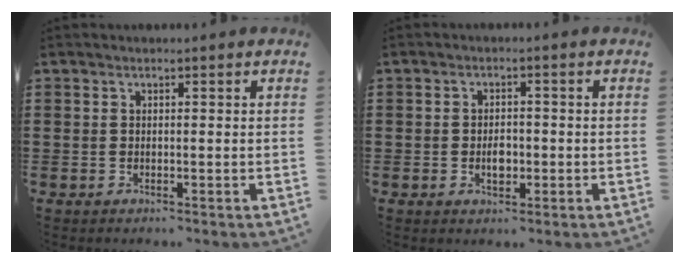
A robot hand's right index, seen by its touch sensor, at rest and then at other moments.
{"total": 2.8, "force": [-0.6, 1.6, 2.2], "torque": [-0.032, -0.001, -0.013]}